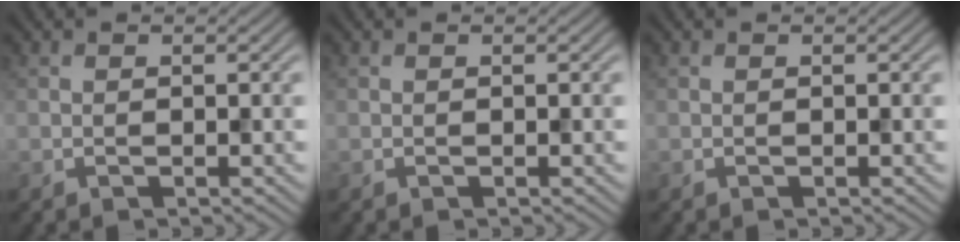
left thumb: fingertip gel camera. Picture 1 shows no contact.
{"total": 0.0}
{"total": 0.0}